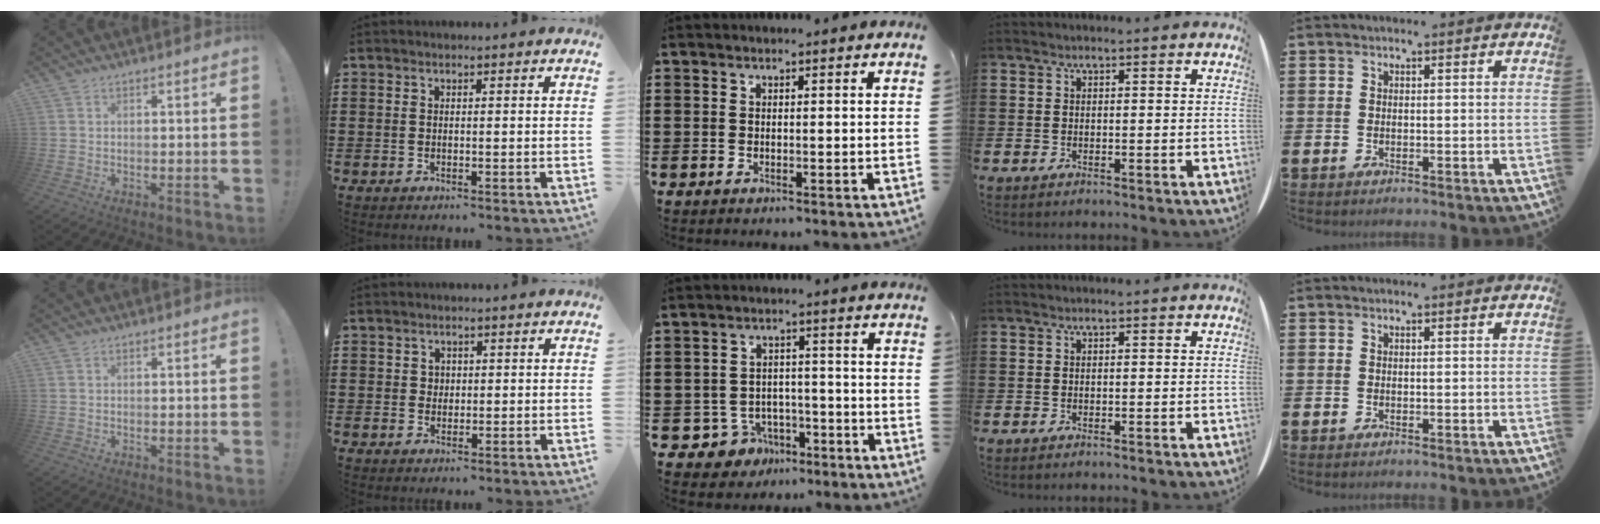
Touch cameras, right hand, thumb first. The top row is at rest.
{"index": {"total": 1.4, "force": [0.5, 1.3, 0.3], "torque": [-0.010, 0.007, 0.009]}, "middle": {"total": 4.6, "force": [-3.4, 3.0, 0.9], "torque": [-0.038, 0.009, -0.071]}}